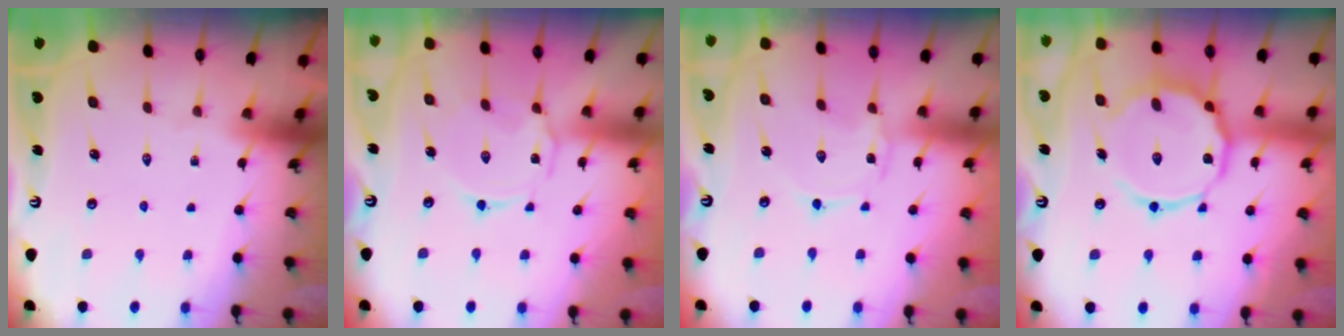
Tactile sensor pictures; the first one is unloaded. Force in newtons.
{"total": 2.9, "press": 2.9, "slide": 0.4}
{"total": 0.6, "press": 0.6, "slide": 0.1}
{"total": 15.9, "press": 15.8, "slide": 1.4}